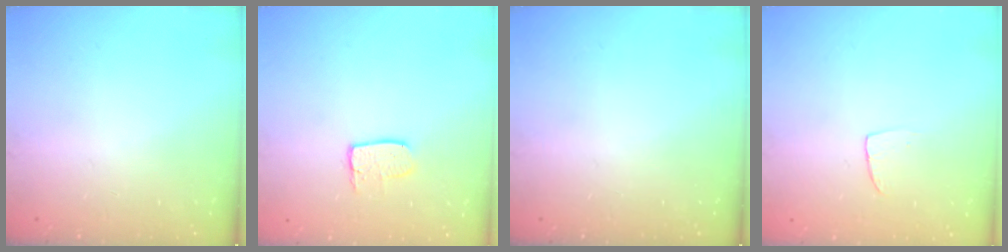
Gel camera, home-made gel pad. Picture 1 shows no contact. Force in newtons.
{"total": 6.8, "press": 6.8, "slide": 0.4}
{"total": 0.0}
{"total": 4.0, "press": 4.0, "slide": 0.3}